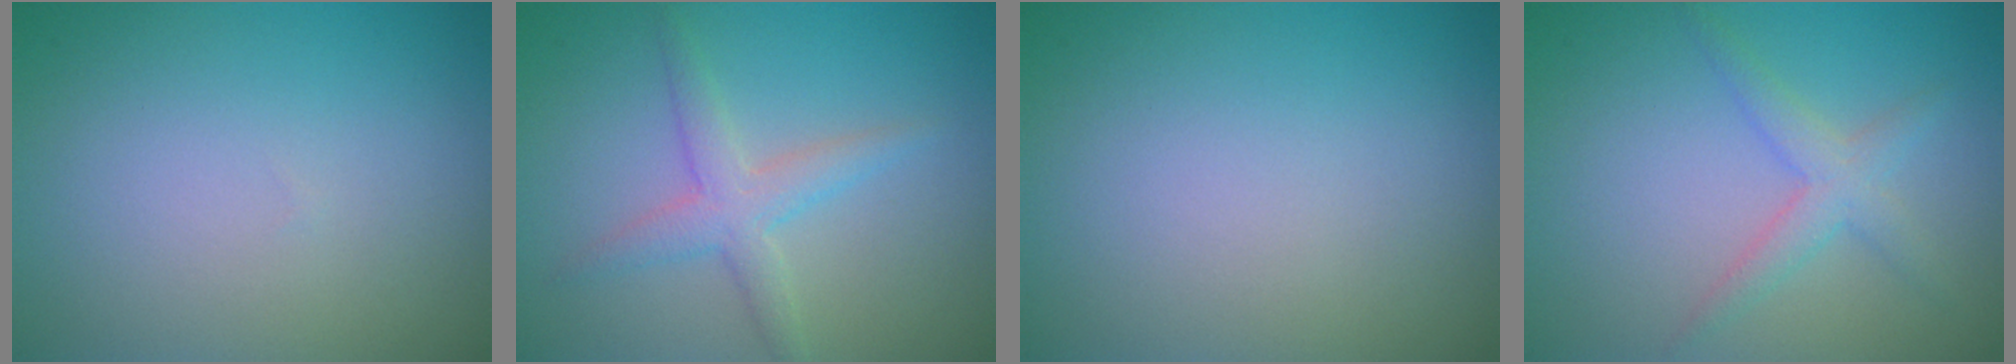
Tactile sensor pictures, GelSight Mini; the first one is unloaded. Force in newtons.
{"total": 2.8, "press": 2.8, "slide": 0.0}
{"total": 0.0}
{"total": 2.3, "press": 2.3, "slide": 0.1}